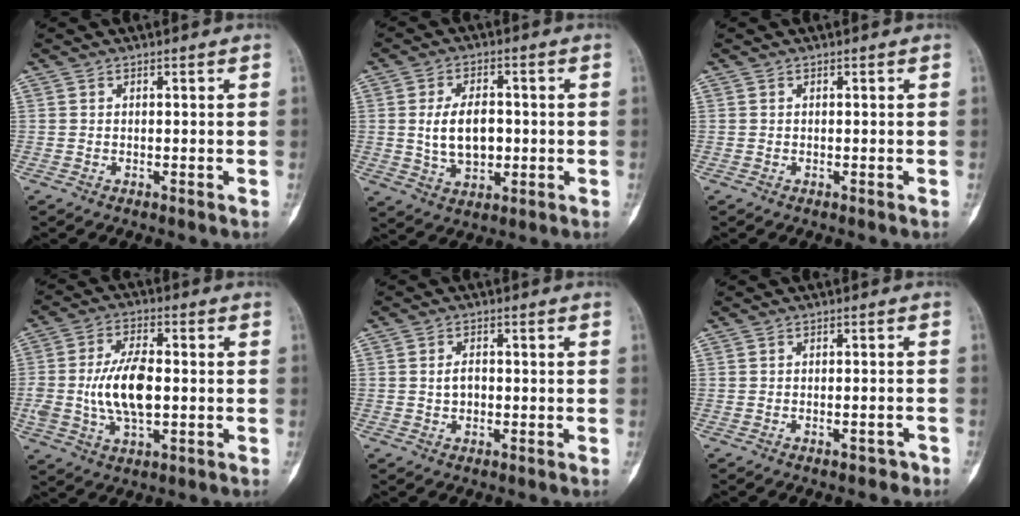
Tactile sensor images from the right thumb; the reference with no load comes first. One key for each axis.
{"total": 9.1, "fx": 0.0, "fy": 5.7, "fz": 7.1, "tx": -0.106, "ty": 0.002, "tz": 0.006}
{"total": 0.0}
{"total": 11.5, "fx": -0.5, "fy": 5.7, "fz": 9.9, "tx": -0.190, "ty": 0.006, "tz": -0.007}
{"total": 2.5, "fx": -0.1, "fy": 1.8, "fz": 1.8, "tx": -0.023, "ty": 0.005, "tz": -0.003}
{"total": 2.1, "fx": -1.5, "fy": 0.9, "fz": 1.2, "tx": -0.016, "ty": 0.020, "tz": -0.014}